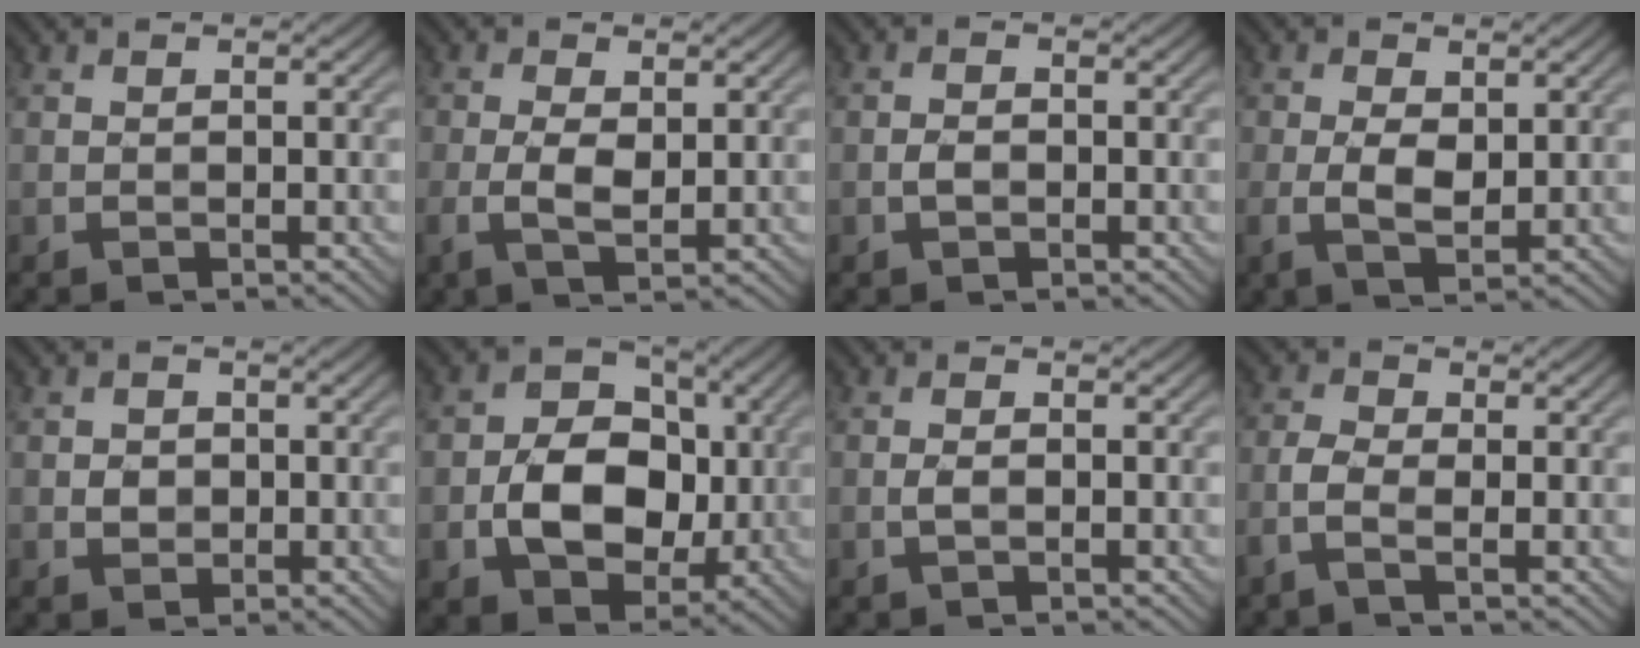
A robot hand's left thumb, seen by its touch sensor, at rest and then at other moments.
{"total": 4.2, "force": [-0.1, 1.8, 3.8], "torque": [-0.089, -0.001, -0.003]}
{"total": 1.6, "force": [-0.6, 0.9, 1.2], "torque": [-0.027, 0.003, -0.014]}
{"total": 4.4, "force": [0.2, 2.2, 3.8], "torque": [-0.085, -0.001, 0.004]}
{"total": 1.9, "force": [-0.3, 1.7, 0.8], "torque": [-0.022, -0.002, -0.009]}
{"total": 9.8, "force": [-1.3, 7.3, 6.3], "torque": [-0.121, -0.002, -0.028]}
{"total": 1.5, "force": [-0.4, 0.5, 1.3], "torque": [-0.033, 0.003, -0.010]}
{"total": 3.0, "force": [-1.1, 1.2, 2.6], "torque": [-0.072, 0.006, -0.031]}